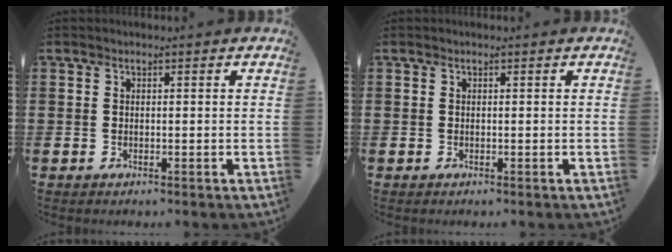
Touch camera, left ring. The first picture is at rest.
{"total": 0.0}